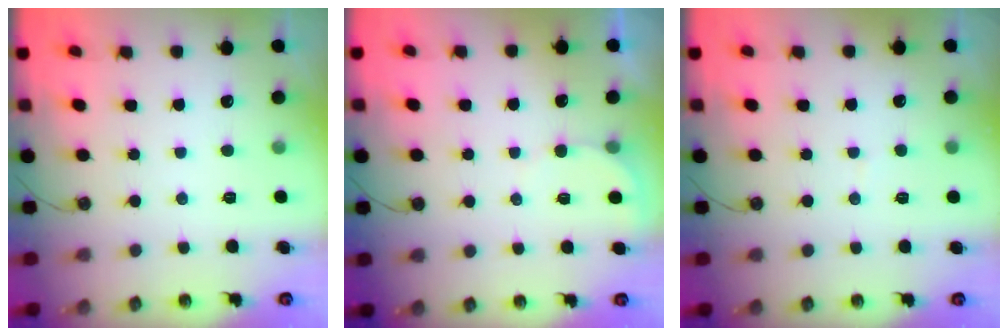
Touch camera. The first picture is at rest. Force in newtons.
{"total": 2.2, "press": 2.2, "slide": 0.2}
{"total": 2.6, "press": 2.6, "slide": 0.2}